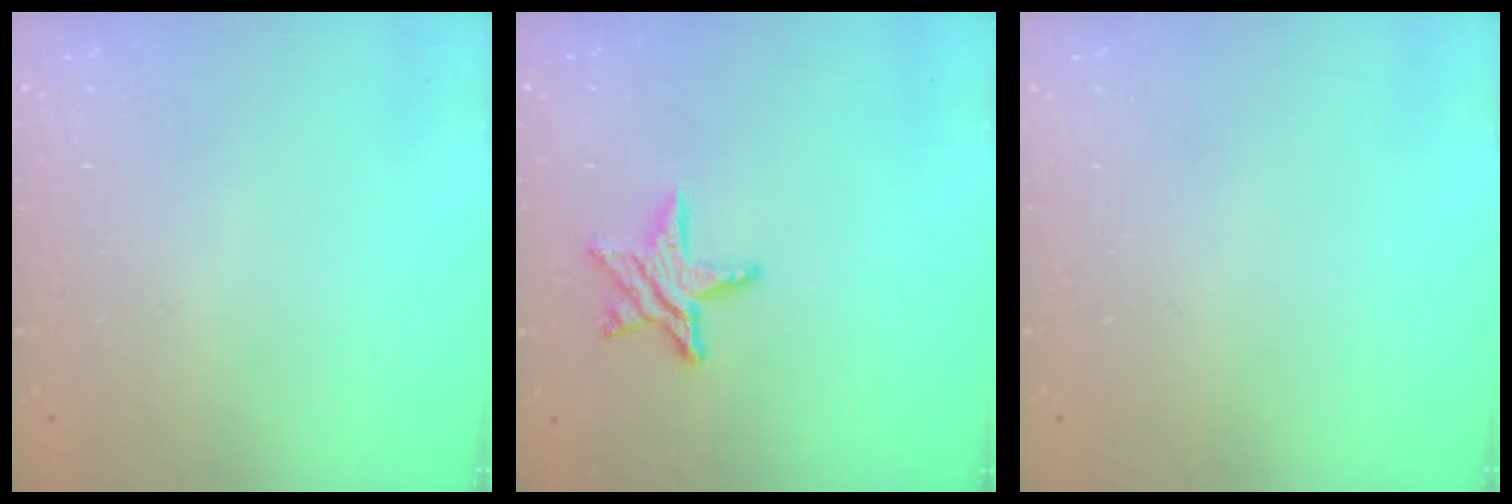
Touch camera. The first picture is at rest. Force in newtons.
{"total": 8.9, "press": 8.9, "slide": 0.7}
{"total": 0.0}